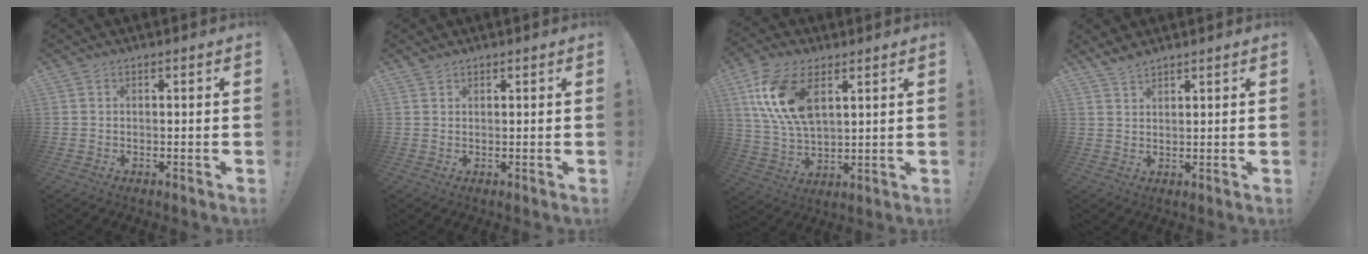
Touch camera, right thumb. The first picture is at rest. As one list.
[{"total": 1.2, "force": [1.1, 0.5, 0.2], "torque": [-0.003, -0.003, 0.022]}, {"total": 15.2, "force": [6.6, 8.1, 11.0], "torque": [-0.229, -0.019, 0.120]}, {"total": 3.1, "force": [2.9, 0.6, 1.0], "torque": [-0.023, -0.017, 0.054]}]